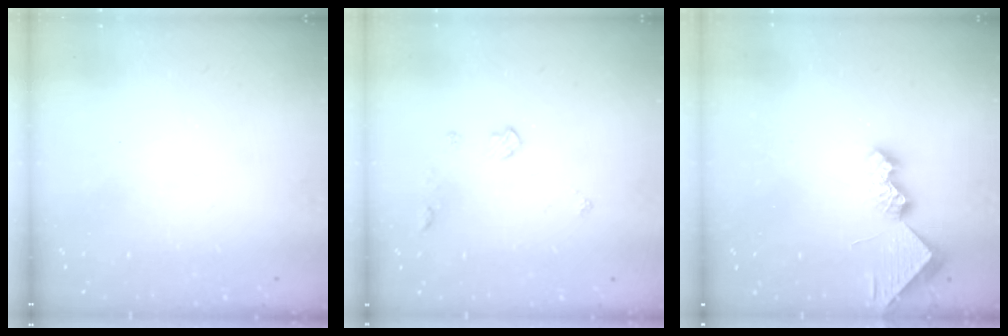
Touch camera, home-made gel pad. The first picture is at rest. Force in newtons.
{"total": 4.6, "press": 4.5, "slide": 0.8}
{"total": 7.9, "press": 7.8, "slide": 0.5}